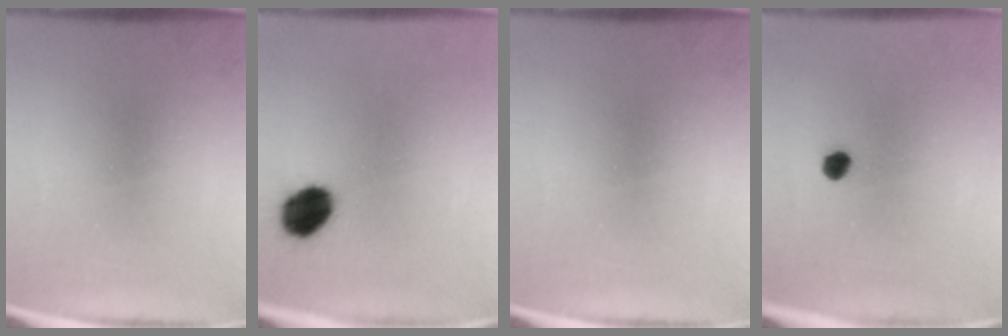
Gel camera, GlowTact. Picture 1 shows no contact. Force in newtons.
{"total": 9.0}
{"total": 0.0}
{"total": 2.2}